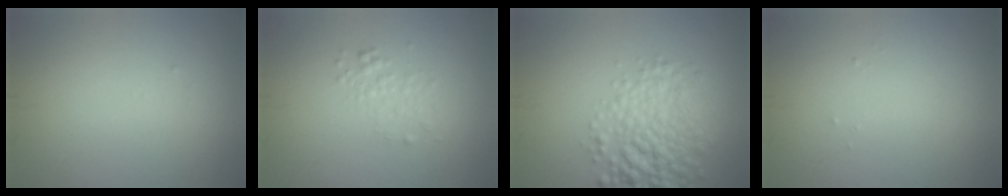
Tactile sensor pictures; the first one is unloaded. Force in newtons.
{"total": 1.4, "press": 1.4, "slide": 0.1}
{"total": 5.5, "press": 5.5, "slide": 0.2}
{"total": 0.0}